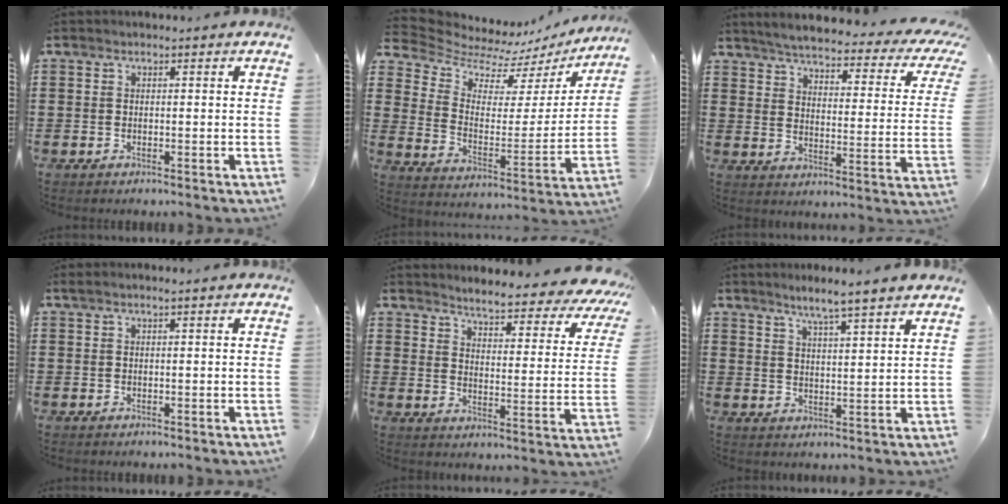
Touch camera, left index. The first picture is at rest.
{"total": 6.3, "force": [5.6, 2.4, 1.6], "torque": [-0.058, -0.050, 0.094]}
{"total": 3.9, "force": [3.3, -0.2, 2.2], "torque": [-0.060, -0.027, 0.046]}
{"total": 0.5, "force": [0.1, -0.2, 0.5], "torque": [-0.006, -0.003, 0.002]}
{"total": 4.3, "force": [4.1, -0.3, 1.3], "torque": [-0.040, -0.047, 0.061]}
{"total": 4.4, "force": [3.8, -1.2, 1.8], "torque": [-0.049, -0.019, 0.065]}